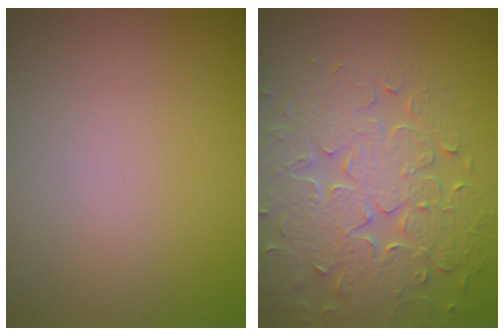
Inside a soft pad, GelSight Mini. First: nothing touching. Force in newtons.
{"total": 7.7, "press": 6.1, "slide": 4.7}